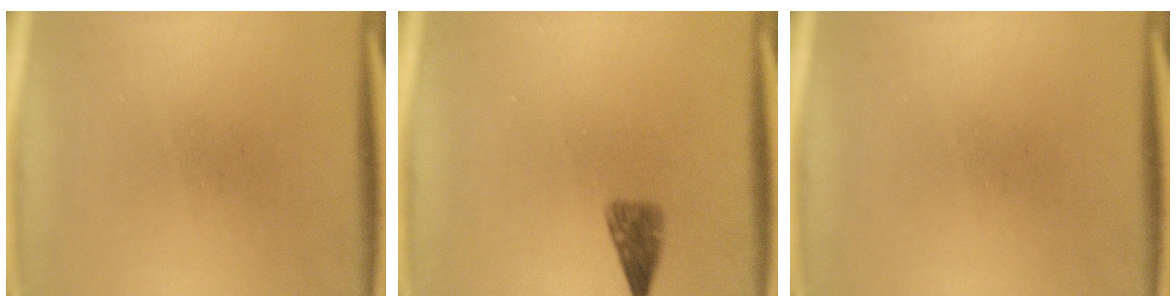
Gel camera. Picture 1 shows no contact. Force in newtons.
{"total": 2.5}
{"total": 0.0}